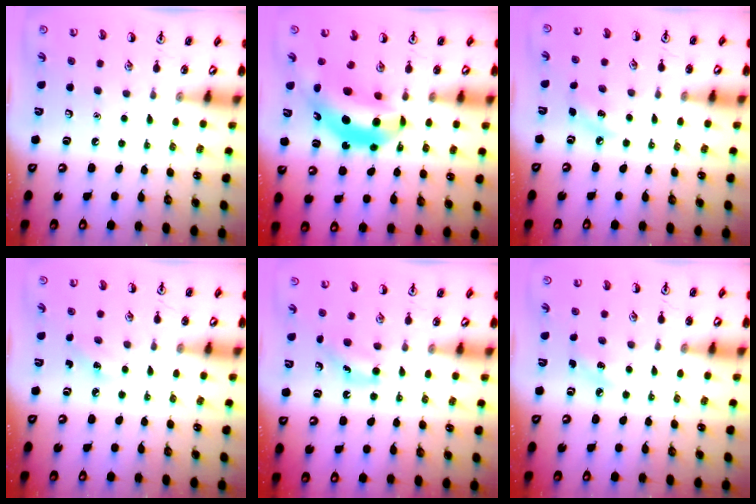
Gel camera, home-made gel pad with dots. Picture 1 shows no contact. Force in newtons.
{"total": 11.7, "press": 11.1, "slide": 3.7}
{"total": 5.4, "press": 5.1, "slide": 1.7}
{"total": 2.4, "press": 2.3, "slide": 0.9}
{"total": 5.3, "press": 5.0, "slide": 1.7}
{"total": 4.5, "press": 4.3, "slide": 1.6}